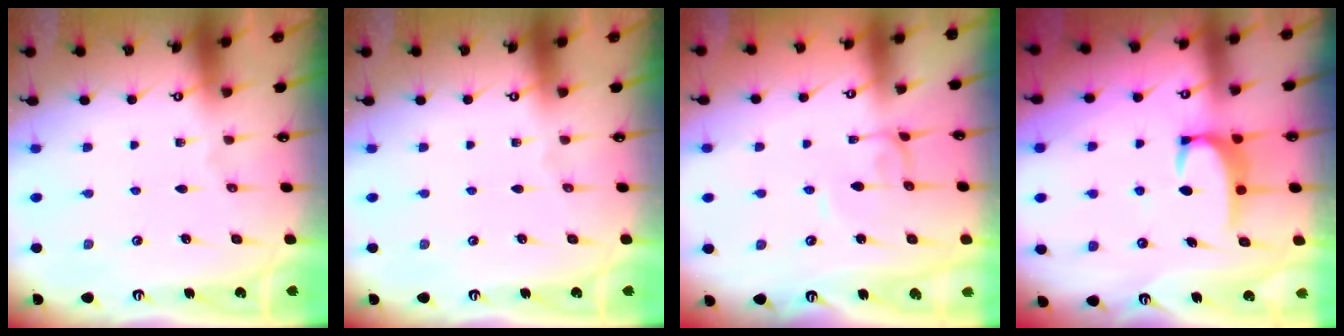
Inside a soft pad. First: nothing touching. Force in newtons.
{"total": 0.0}
{"total": 2.6, "press": 2.6, "slide": 0.0}
{"total": 3.6, "press": 3.6, "slide": 0.5}